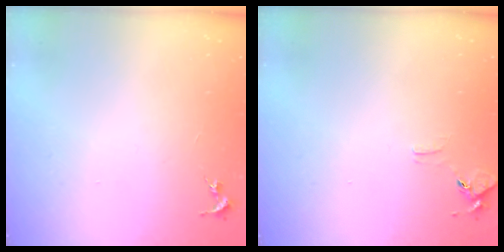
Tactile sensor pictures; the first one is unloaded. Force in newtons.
{"total": 6.2, "press": 6.1, "slide": 0.6}